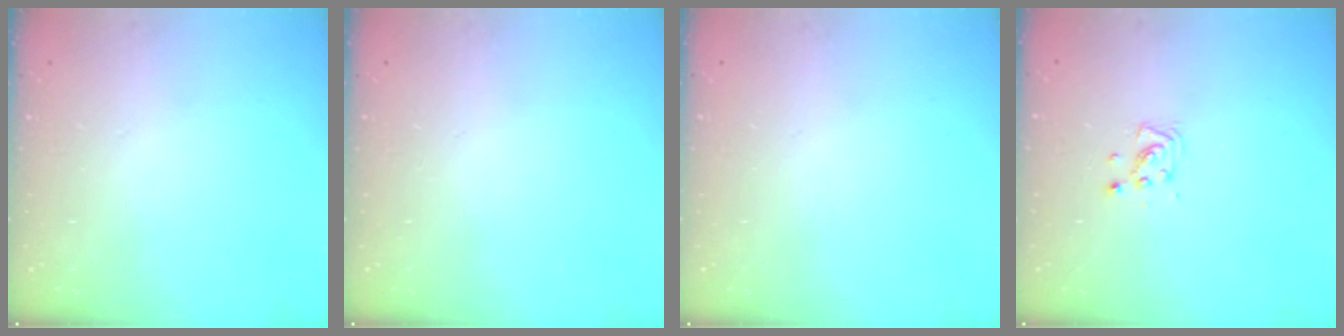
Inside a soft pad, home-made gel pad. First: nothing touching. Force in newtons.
{"total": 0.0}
{"total": 0.0}
{"total": 5.0, "press": 4.7, "slide": 1.7}